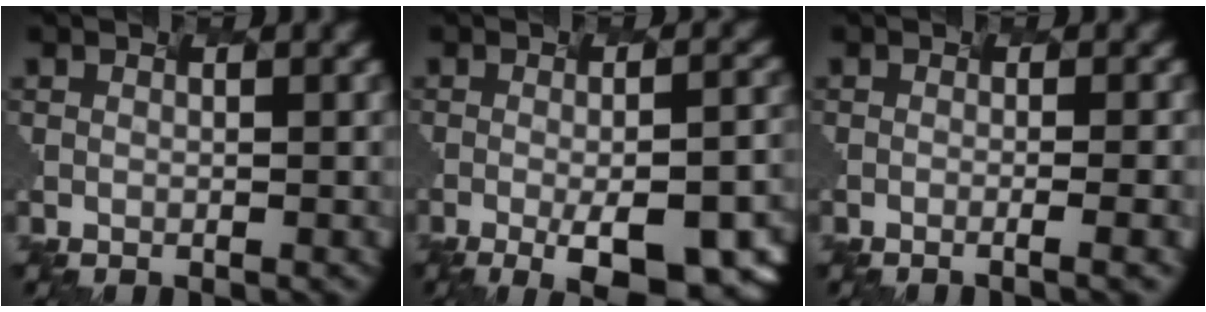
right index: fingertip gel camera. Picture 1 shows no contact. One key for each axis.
{"total": 11.0, "fx": -4.6, "fy": 3.8, "fz": 9.3, "tx": -0.100, "ty": -0.011, "tz": -0.033}
{"total": 3.0, "fx": -1.0, "fy": 0.8, "fz": 2.7, "tx": -0.017, "ty": 0.004, "tz": -0.012}